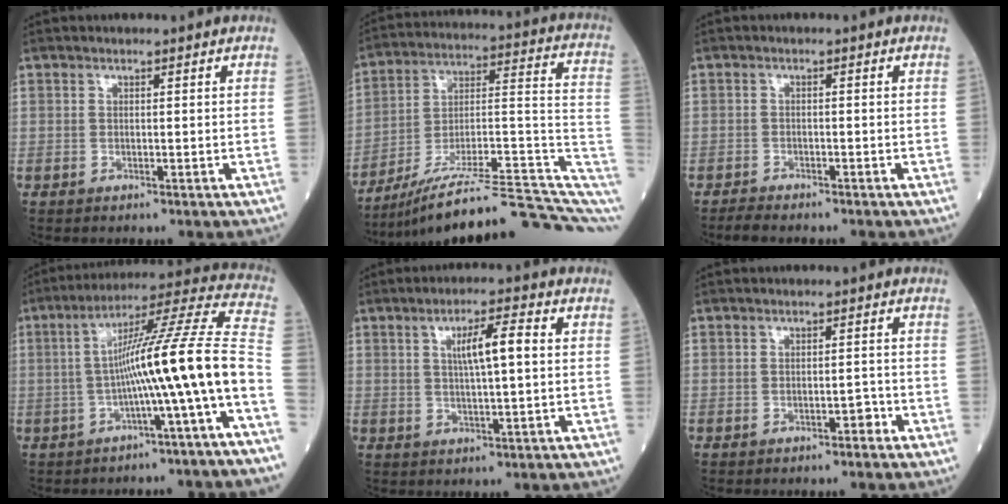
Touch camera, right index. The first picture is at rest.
{"total": 22.0, "force": [-17.0, 1.8, 13.8], "torque": [-0.148, 0.041, -0.261]}
{"total": 2.3, "force": [-2.1, 0.4, 0.8], "torque": [-0.021, -0.007, -0.036]}
{"total": 14.9, "force": [-3.4, -1.8, 14.3], "torque": [-0.214, 0.028, -0.062]}
{"total": 6.4, "force": [1.5, 0.5, 6.2], "torque": [-0.107, 0.007, 0.025]}
{"total": 1.4, "force": [-0.8, 0.6, 1.0], "torque": [-0.013, 0.002, -0.011]}